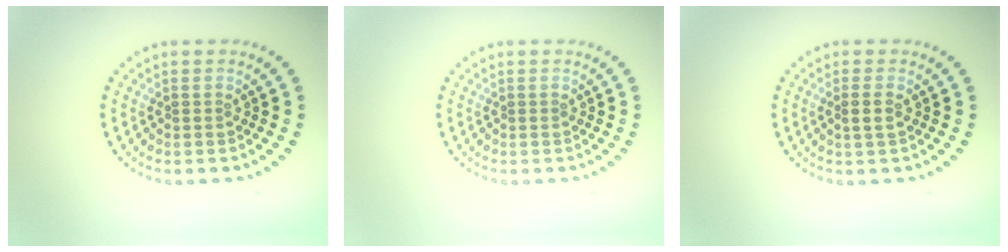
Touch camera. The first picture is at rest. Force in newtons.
{"total": 0.0}
{"total": 1.1, "press": 1.0, "slide": 0.5}